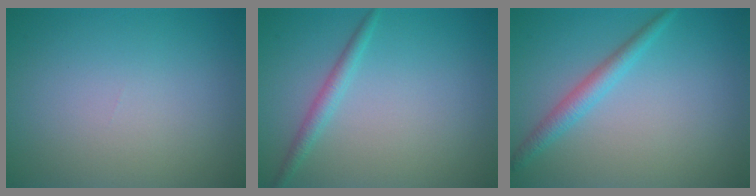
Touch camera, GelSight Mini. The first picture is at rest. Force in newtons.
{"total": 1.6, "press": 1.6, "slide": 0.1}
{"total": 2.2, "press": 2.2, "slide": 0.1}